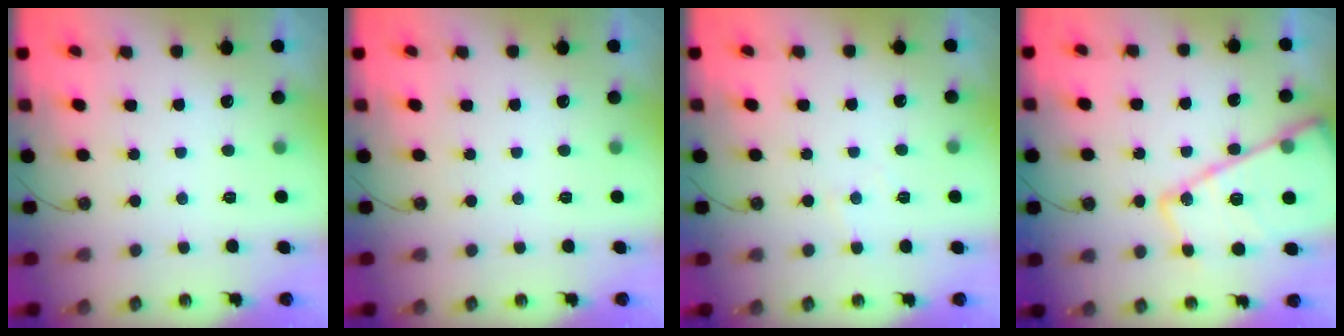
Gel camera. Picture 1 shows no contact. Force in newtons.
{"total": 0.0}
{"total": 3.6, "press": 3.6, "slide": 0.6}
{"total": 22.4, "press": 22.3, "slide": 2.1}